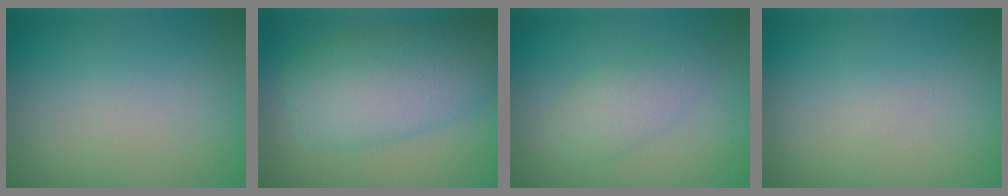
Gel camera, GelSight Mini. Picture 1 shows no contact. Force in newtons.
{"total": 9.2, "press": 9.2, "slide": 0.1}
{"total": 3.0, "press": 3.0, "slide": 0.1}
{"total": 0.0}